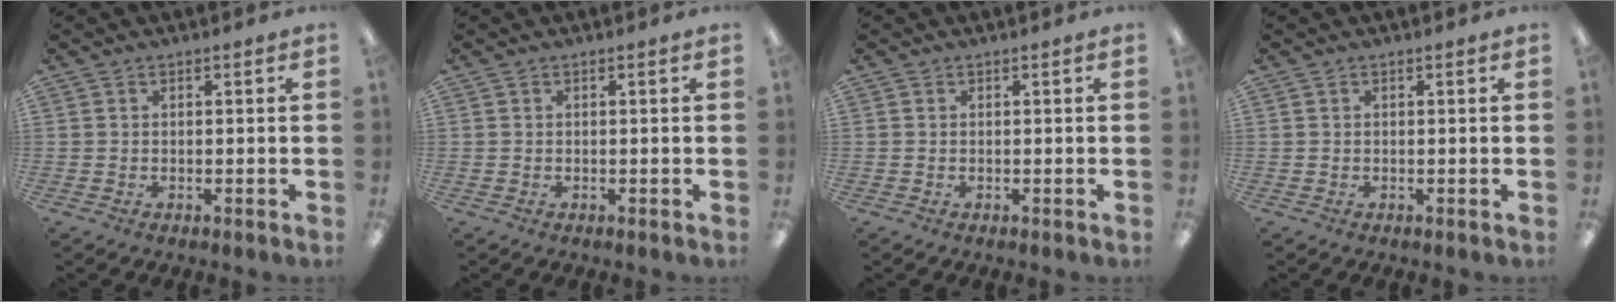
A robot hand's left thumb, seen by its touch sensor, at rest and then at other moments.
{"total": 0.0}
{"total": 0.0}
{"total": 0.0}